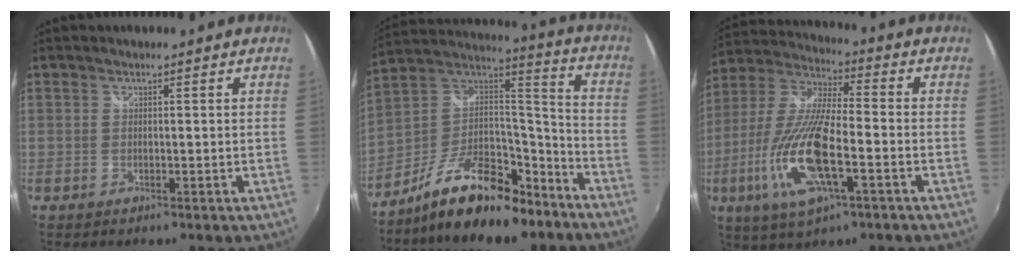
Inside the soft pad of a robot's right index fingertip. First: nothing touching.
{"total": 19.5, "force": [-12.8, 8.5, 12.0], "torque": [-0.214, 0.029, -0.208]}
{"total": 17.7, "force": [-6.2, 4.9, 15.9], "torque": [-0.335, -0.020, -0.122]}